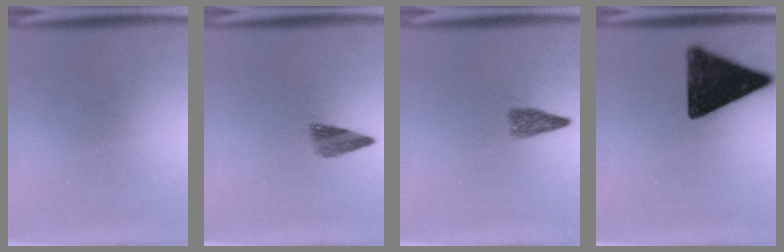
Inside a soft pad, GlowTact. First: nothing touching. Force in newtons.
{"total": 2.9}
{"total": 2.3}
{"total": 15.0}